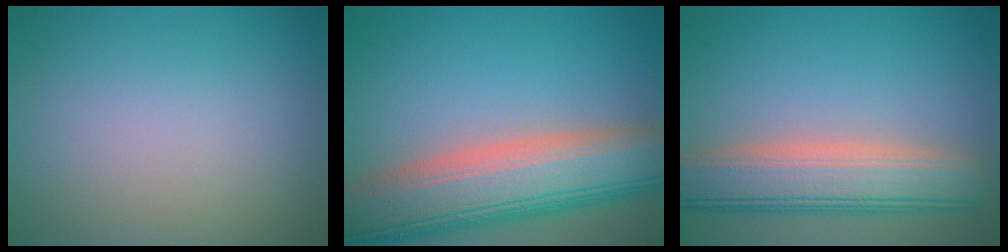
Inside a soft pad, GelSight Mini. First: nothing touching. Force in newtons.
{"total": 10.9, "press": 10.9, "slide": 0.9}
{"total": 7.4, "press": 7.3, "slide": 0.7}